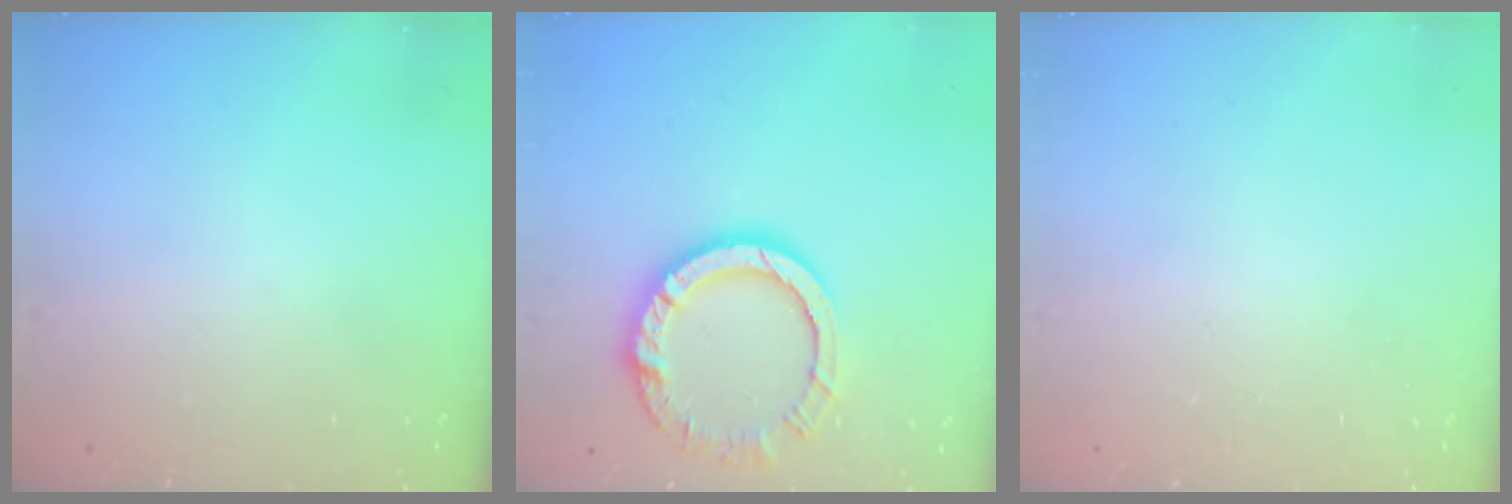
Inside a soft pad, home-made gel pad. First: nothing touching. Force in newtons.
{"total": 11.5, "press": 11.5, "slide": 1.0}
{"total": 2.6, "press": 2.6, "slide": 0.2}